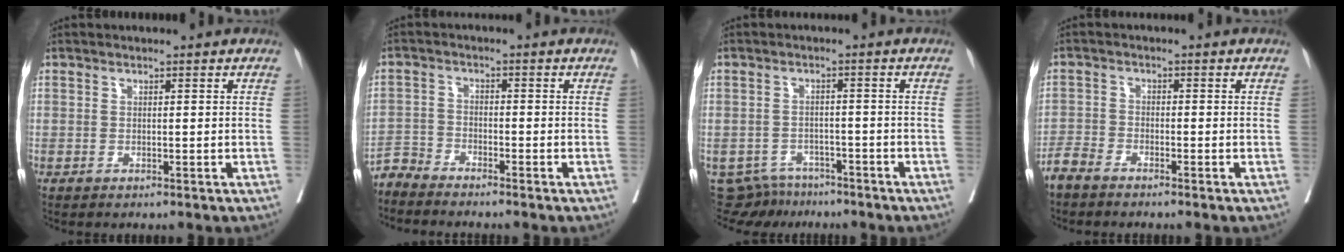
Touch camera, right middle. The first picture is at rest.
{"total": 3.6, "force": [-3.6, -0.3, -0.4], "torque": [0.013, -0.016, -0.073]}
{"total": 7.9, "force": [-7.0, 3.6, 0.3], "torque": [-0.010, 0.007, -0.097]}
{"total": 3.0, "force": [-2.8, 0.7, 0.9], "torque": [-0.019, -0.005, -0.057]}